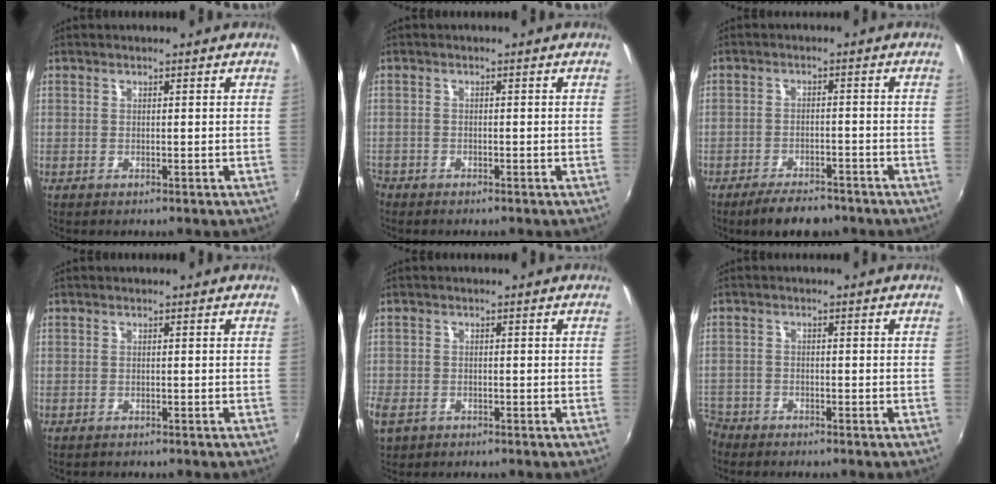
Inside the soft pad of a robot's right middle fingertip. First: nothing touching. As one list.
[{"total": 2.1, "force": [-1.8, 1.1, 0.2], "torque": [-0.017, 0.000, -0.037]}, {"total": 7.1, "force": [-5.7, 2.6, 3.3], "torque": [-0.076, 0.001, -0.087]}, {"total": 0.6, "force": [-0.5, 0.2, 0.1], "torque": [-0.003, 0.001, -0.008]}, {"total": 7.0, "force": [-3.6, 4.8, 3.7], "torque": [-0.098, -0.014, -0.069]}, {"total": 5.8, "force": [-4.5, 3.5, 0.9], "torque": [-0.053, -0.005, -0.092]}]